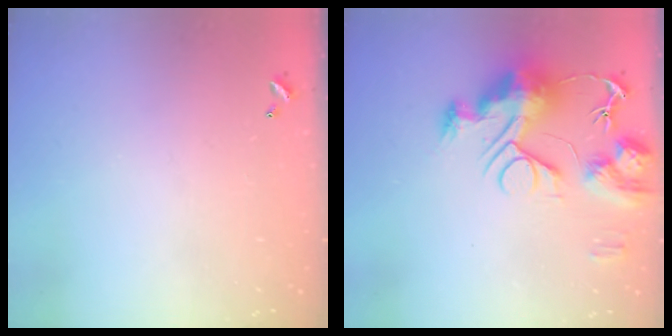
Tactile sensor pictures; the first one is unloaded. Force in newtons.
{"total": 14.8, "press": 14.7, "slide": 1.3}